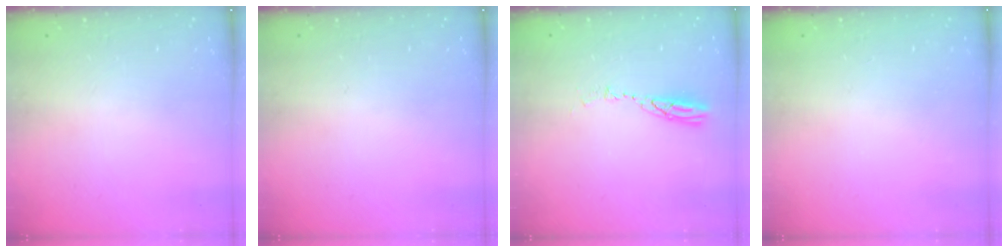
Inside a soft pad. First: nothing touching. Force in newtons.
{"total": 0.0}
{"total": 4.3, "press": 4.3, "slide": 0.4}
{"total": 0.0}